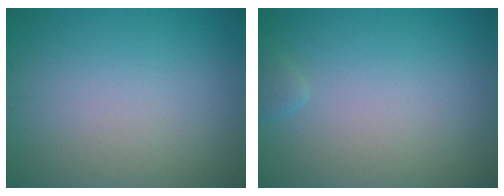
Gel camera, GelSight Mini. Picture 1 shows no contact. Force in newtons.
{"total": 0.7, "press": 0.7, "slide": 0.1}